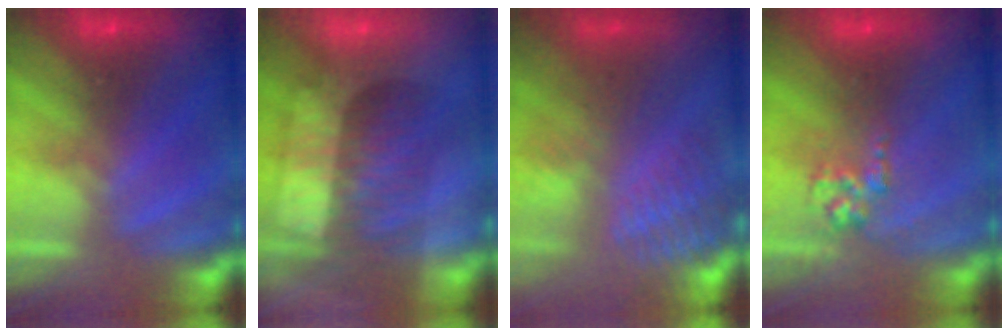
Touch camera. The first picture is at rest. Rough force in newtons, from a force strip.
{"total": 2.9}
{"total": 4.8}
{"total": 2.9}